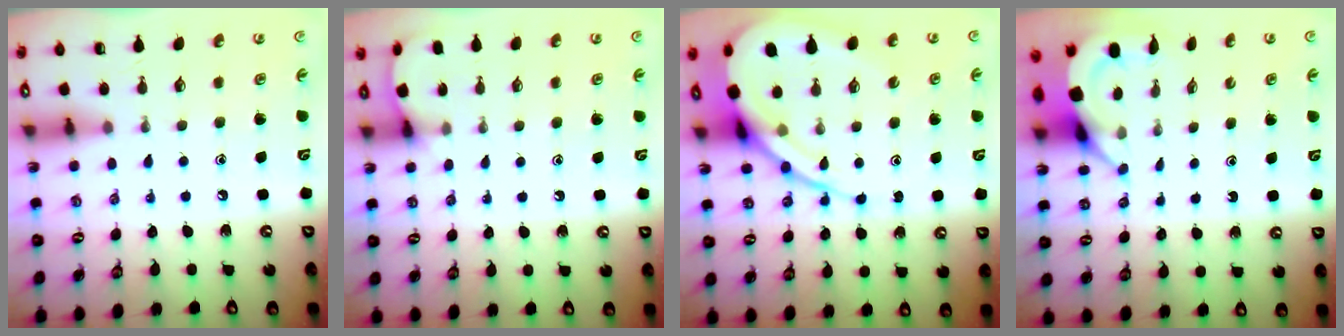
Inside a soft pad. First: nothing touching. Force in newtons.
{"total": 3.6, "press": 3.6, "slide": 0.4}
{"total": 14.3, "press": 14.2, "slide": 1.3}
{"total": 3.9, "press": 3.9, "slide": 0.1}